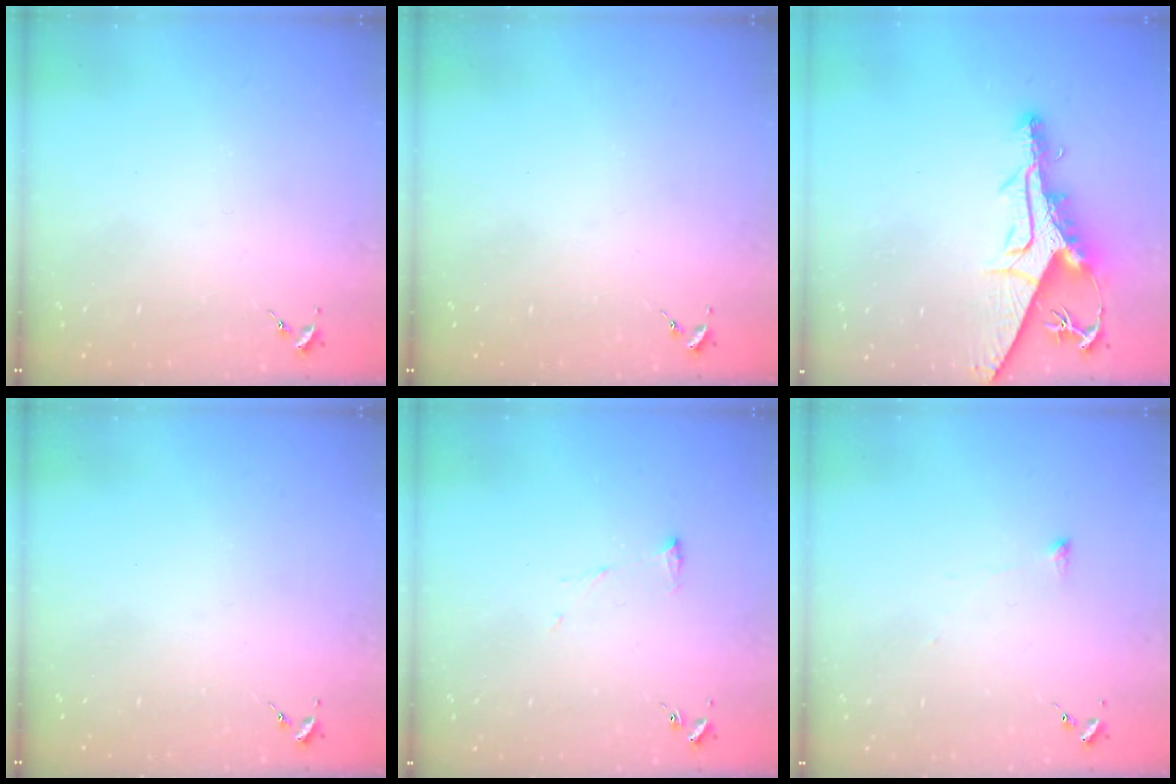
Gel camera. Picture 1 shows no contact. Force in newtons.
{"total": 0.0}
{"total": 12.7, "press": 12.7, "slide": 1.2}
{"total": 0.0}
{"total": 7.1, "press": 7.0, "slide": 0.4}
{"total": 2.7, "press": 2.6, "slide": 0.5}